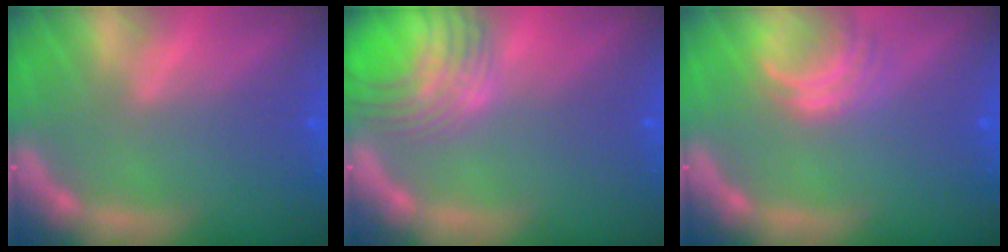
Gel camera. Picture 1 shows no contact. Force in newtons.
{"total": 8.5}
{"total": 3.0}